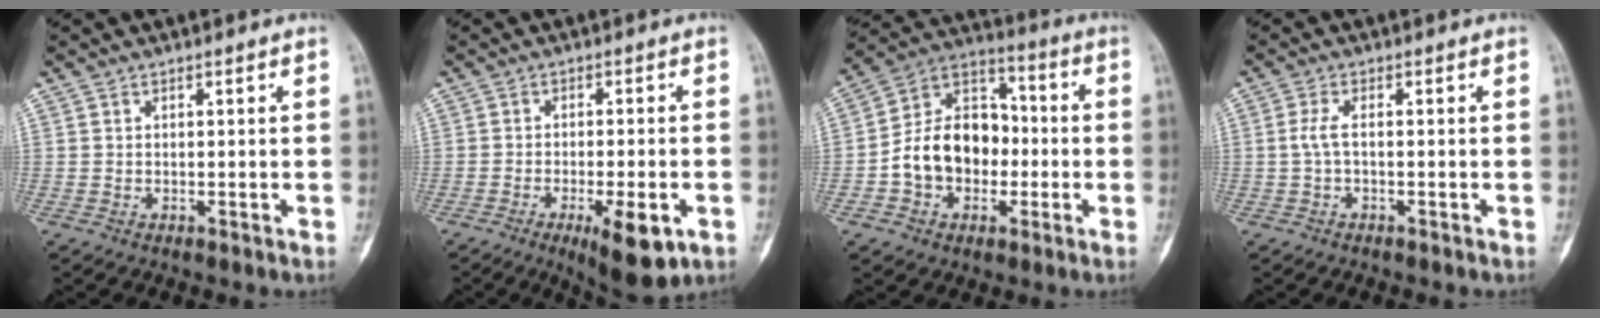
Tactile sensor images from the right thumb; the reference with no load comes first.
{"total": 10.0, "force": [-4.2, 3.0, 8.6], "torque": [-0.121, -0.002, -0.053]}
{"total": 15.6, "force": [-2.3, 11.8, 9.9], "torque": [-0.127, 0.044, -0.046]}
{"total": 2.4, "force": [-0.3, 0.7, 2.3], "torque": [-0.053, 0.003, -0.009]}